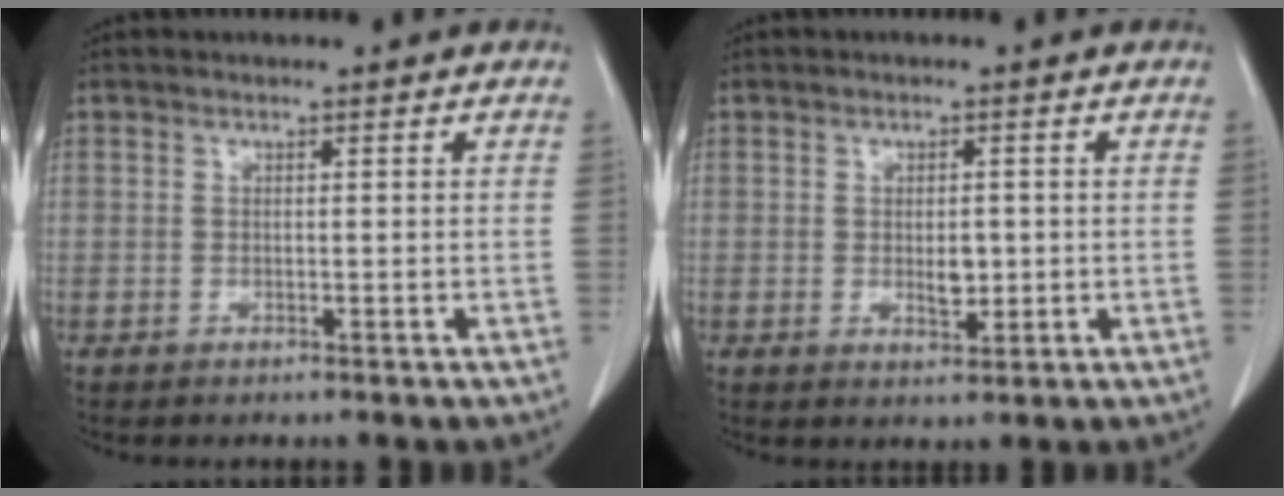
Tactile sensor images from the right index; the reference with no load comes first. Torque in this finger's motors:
{"motor_torque": [0.01, 0.08, 0.04, 0.03]}